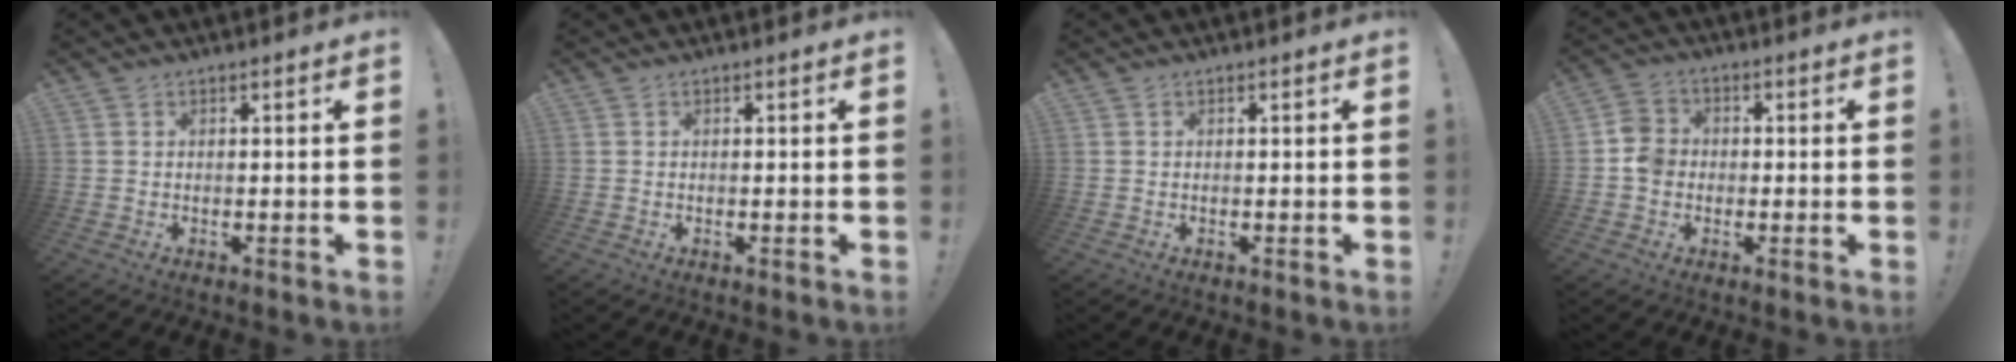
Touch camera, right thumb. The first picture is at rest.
{"total": 0.0}
{"total": 0.0}
{"total": 5.9, "force": [-1.3, 5.2, 2.5], "torque": [-0.033, 0.019, -0.020]}